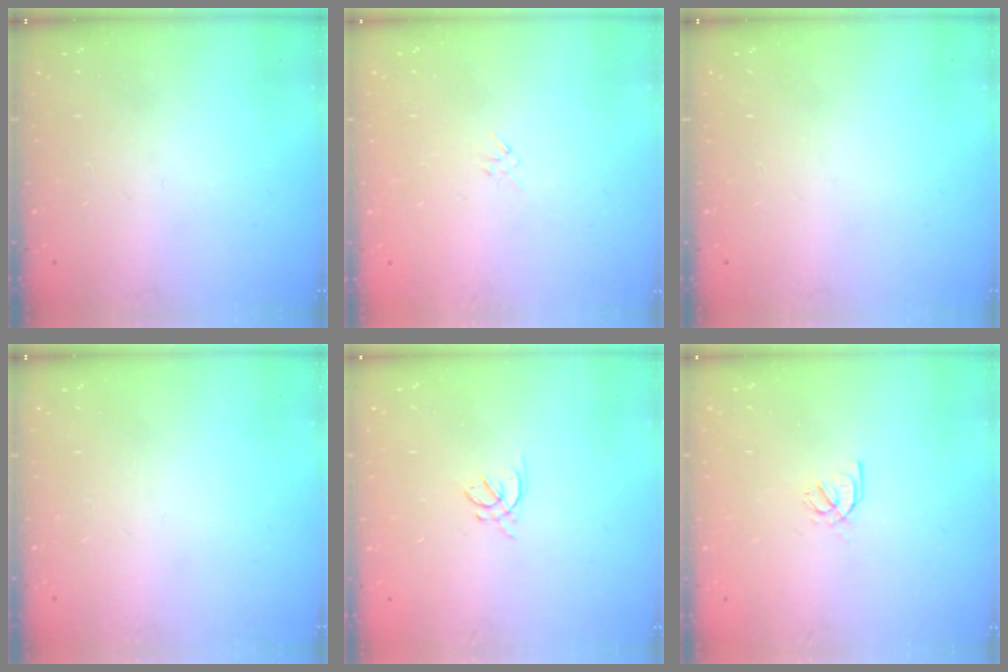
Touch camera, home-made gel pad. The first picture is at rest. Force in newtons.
{"total": 1.3, "press": 1.2, "slide": 0.5}
{"total": 0.0}
{"total": 0.0}
{"total": 2.5, "press": 2.4, "slide": 0.6}
{"total": 2.1, "press": 2.1, "slide": 0.2}